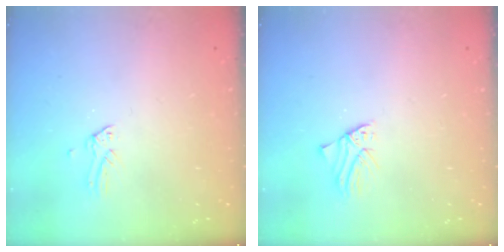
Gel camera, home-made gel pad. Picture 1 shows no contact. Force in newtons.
{"total": 0.7, "press": 0.7, "slide": 0.1}